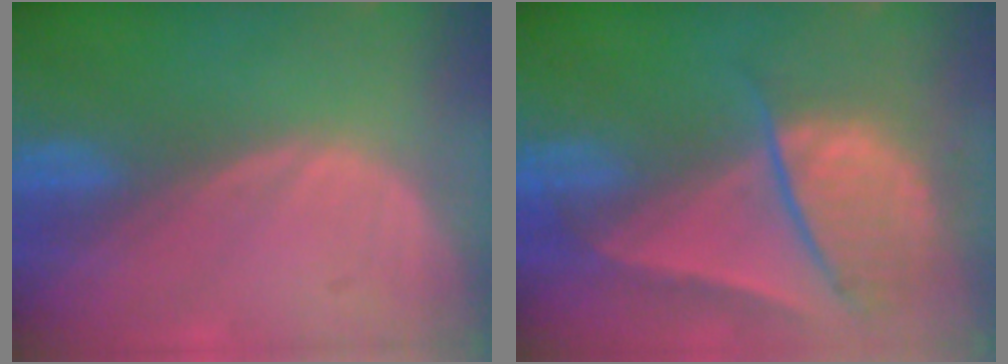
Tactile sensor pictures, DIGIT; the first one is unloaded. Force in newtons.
{"total": 9.4, "press": 8.1, "slide": 4.8}